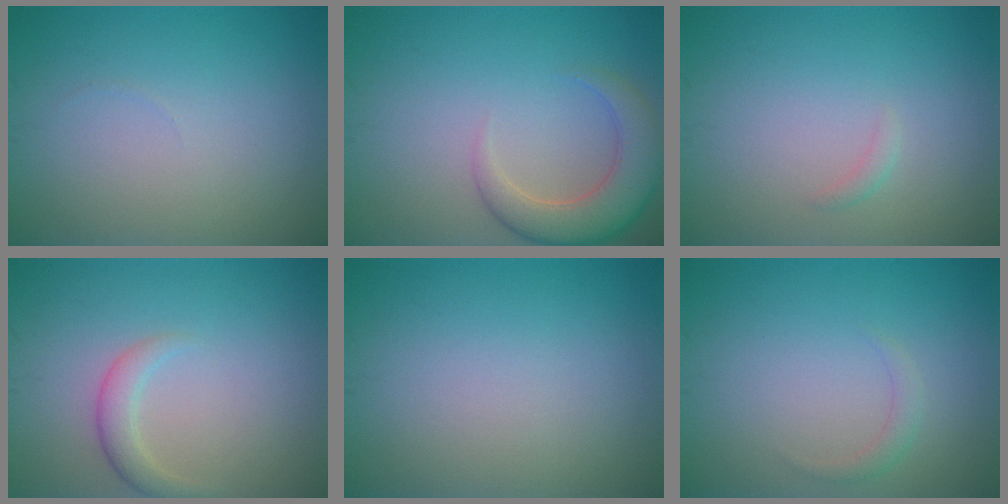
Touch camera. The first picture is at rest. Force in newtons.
{"total": 5.2, "press": 5.2, "slide": 0.5}
{"total": 0.6, "press": 0.6, "slide": 0.0}
{"total": 2.0, "press": 2.0, "slide": 0.1}
{"total": 0.0}
{"total": 1.0, "press": 1.0, "slide": 0.1}